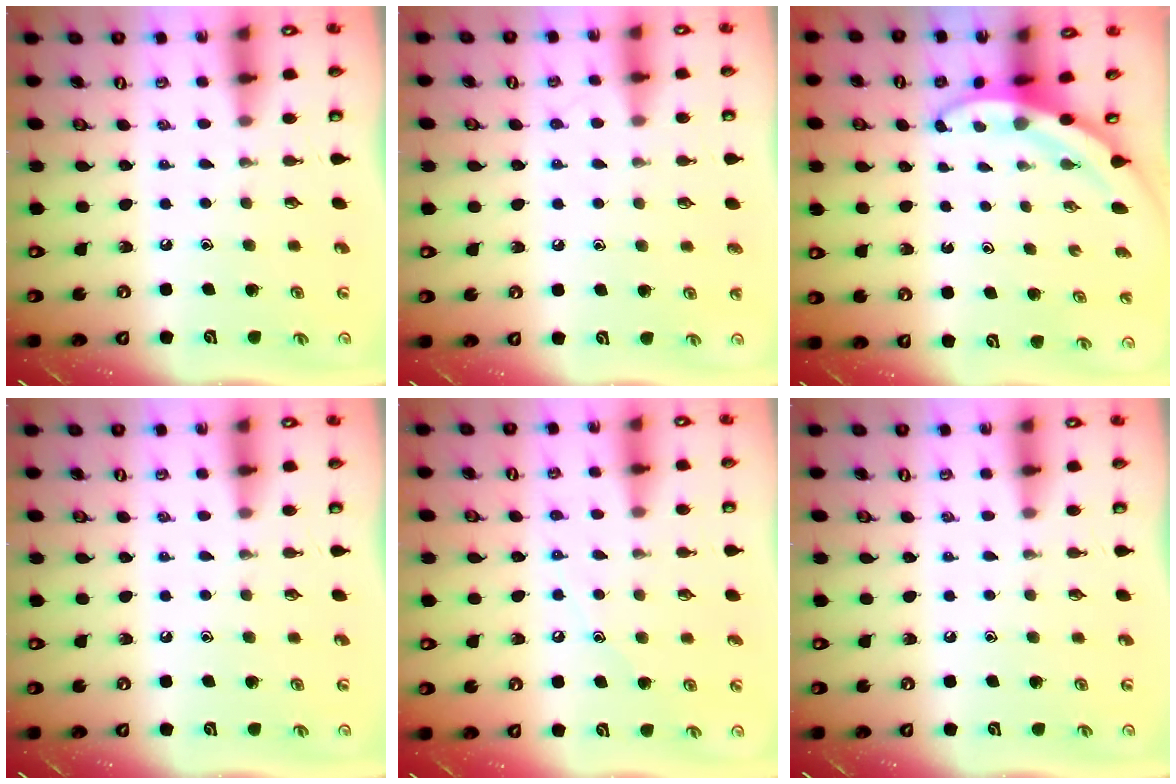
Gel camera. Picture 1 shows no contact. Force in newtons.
{"total": 5.8, "press": 5.8, "slide": 0.6}
{"total": 3.2, "press": 3.2, "slide": 0.1}
{"total": 0.0}
{"total": 6.2, "press": 6.2, "slide": 0.7}
{"total": 0.0}